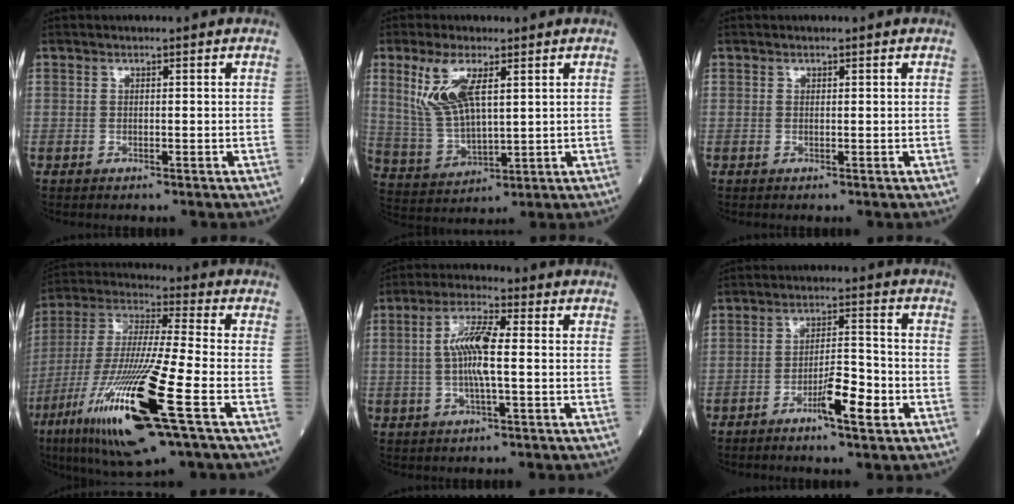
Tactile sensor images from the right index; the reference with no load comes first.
{"total": 9.4, "force": [3.9, 3.2, 7.9], "torque": [-0.184, 0.007, 0.090]}
{"total": 0.0}
{"total": 21.9, "force": [-9.1, 1.3, 19.8], "torque": [-0.418, -0.047, -0.167]}
{"total": 7.1, "force": [0.2, 0.8, 7.0], "torque": [-0.143, 0.005, 0.001]}
{"total": 6.6, "force": [-3.2, 1.1, 5.6], "torque": [-0.098, 0.004, -0.051]}